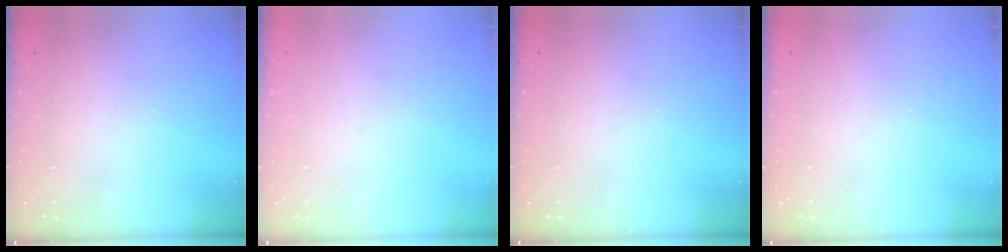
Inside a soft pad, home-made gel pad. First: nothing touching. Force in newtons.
{"total": 0.5, "press": 0.5, "slide": 0.1}
{"total": 1.1, "press": 1.1, "slide": 0.1}
{"total": 0.0}